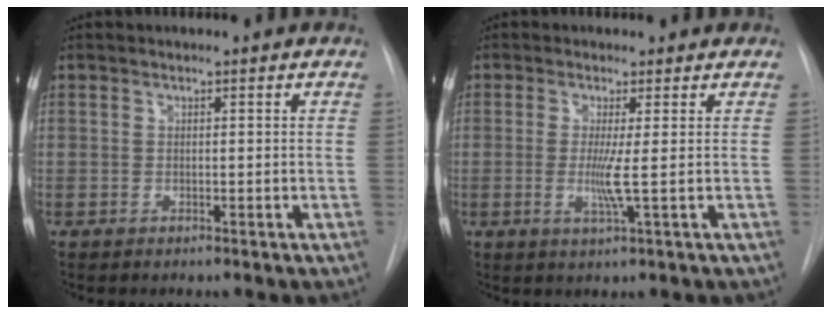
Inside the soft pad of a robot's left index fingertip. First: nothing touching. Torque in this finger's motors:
{"motor_torque": [0.40, -0.07, 0.11, 0.04]}